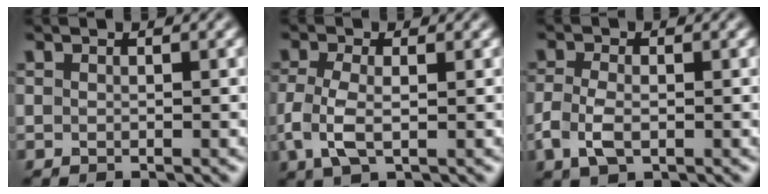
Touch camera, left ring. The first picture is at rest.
{"total": 3.5, "force": [-0.5, 1.5, 3.1], "torque": [-0.080, -0.004, -0.012]}
{"total": 3.2, "force": [-0.9, 1.9, 2.4], "torque": [-0.062, -0.006, -0.019]}